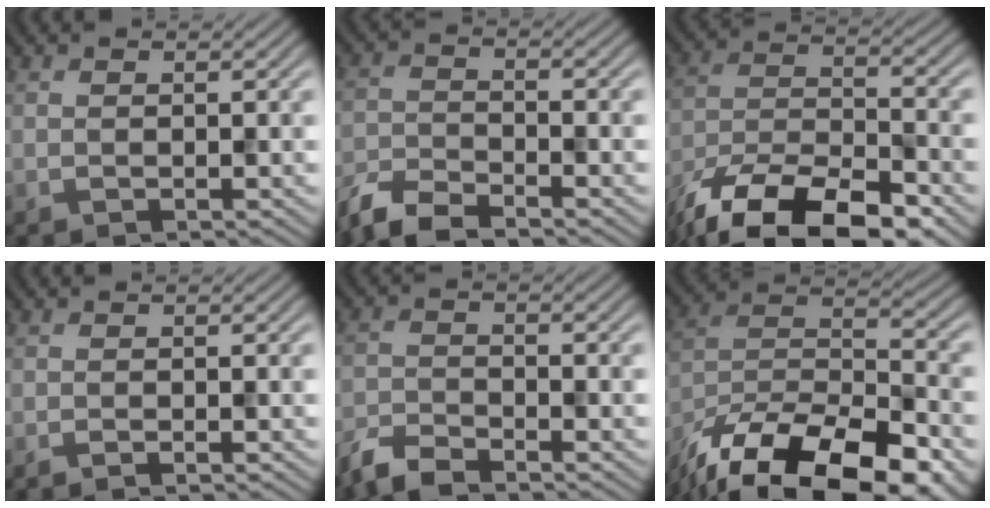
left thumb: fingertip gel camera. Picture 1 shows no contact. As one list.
[{"total": 6.0, "force": [-5.2, 1.4, 2.6], "torque": [-0.056, -0.009, -0.115]}, {"total": 15.6, "force": [-11.2, 5.8, 9.1], "torque": [-0.183, -0.020, -0.199]}, {"total": 0.7, "force": [-0.6, 0.0, 0.5], "torque": [-0.009, 0.001, -0.012]}, {"total": 4.5, "force": [-4.0, 0.8, 1.8], "torque": [-0.041, -0.007, -0.091]}, {"total": 20.4, "force": [-15.7, 7.4, 10.6], "torque": [-0.187, -0.048, -0.236]}]